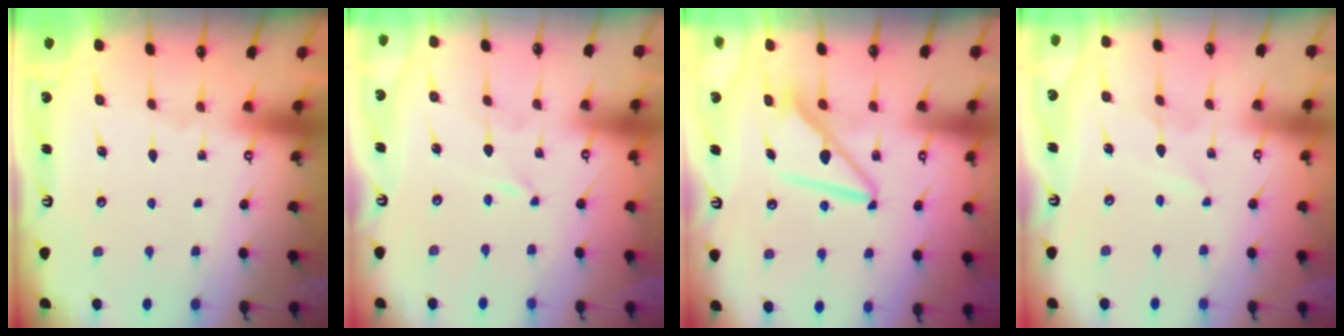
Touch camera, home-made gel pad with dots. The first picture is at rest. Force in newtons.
{"total": 0.0}
{"total": 9.0, "press": 9.0, "slide": 0.6}
{"total": 2.3, "press": 2.3, "slide": 0.2}